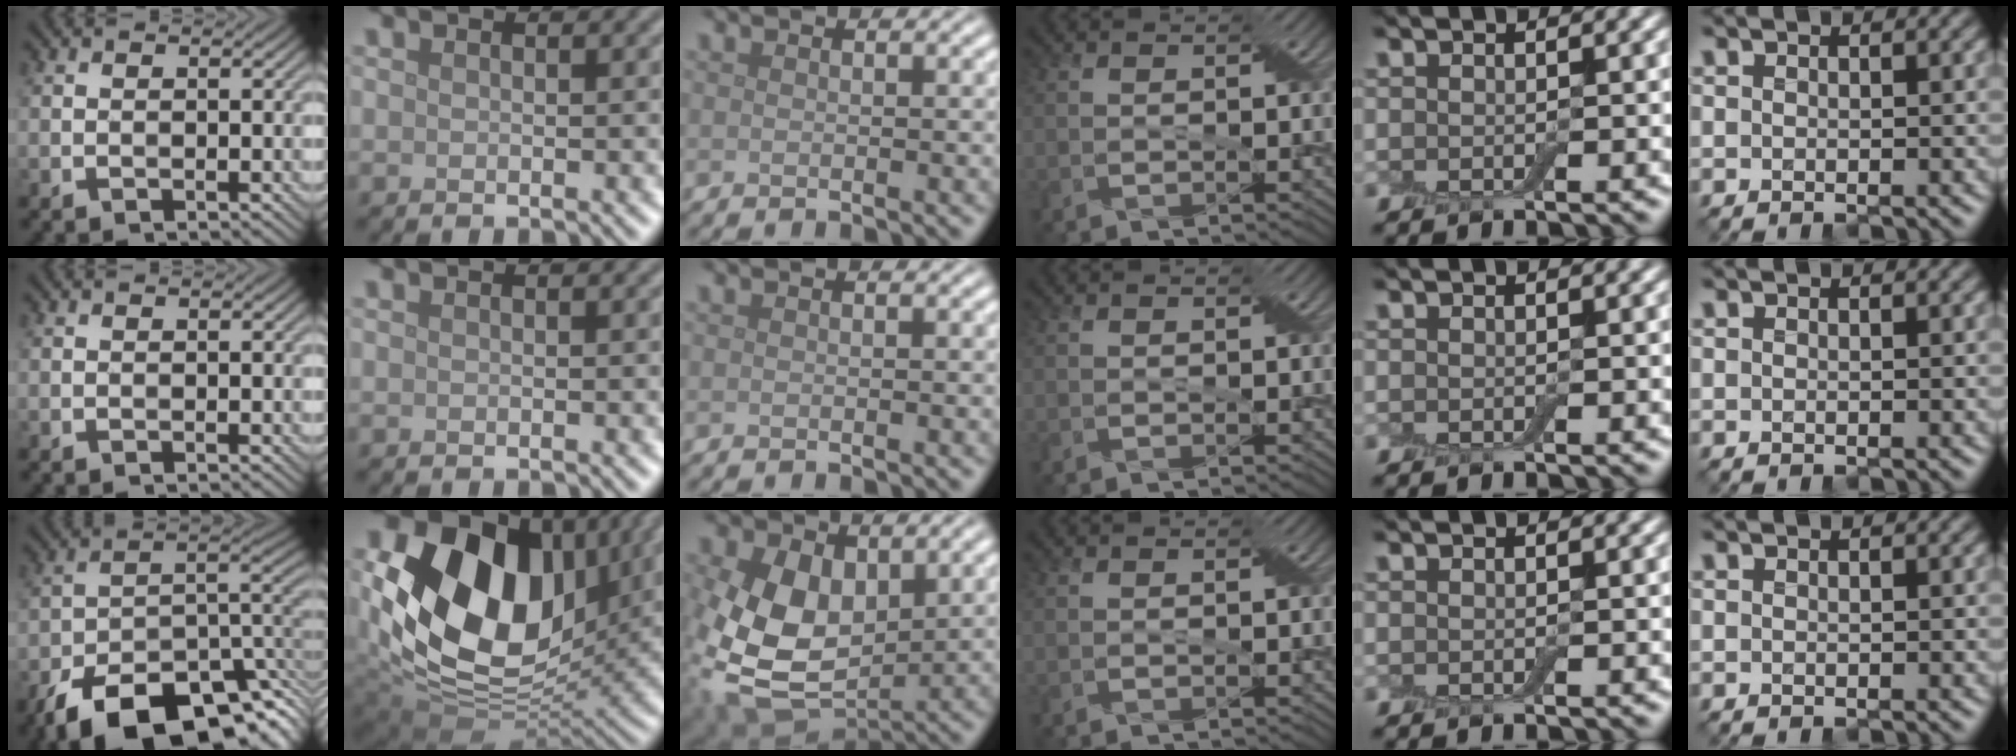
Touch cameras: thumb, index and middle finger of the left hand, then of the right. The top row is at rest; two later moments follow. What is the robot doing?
{"motion": "peel", "object": "duck tape"}